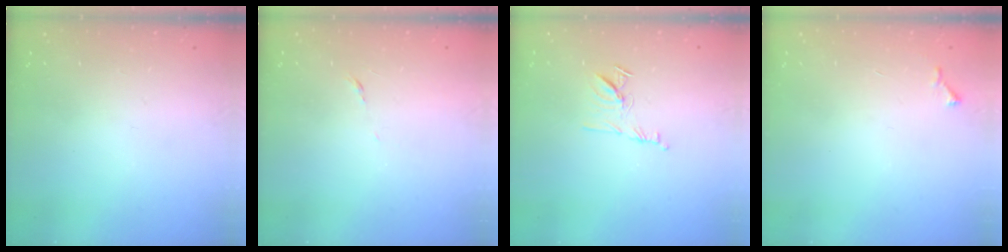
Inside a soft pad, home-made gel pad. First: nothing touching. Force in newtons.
{"total": 3.9, "press": 3.8, "slide": 0.9}
{"total": 8.2, "press": 8.1, "slide": 1.2}
{"total": 3.7, "press": 3.6, "slide": 0.5}